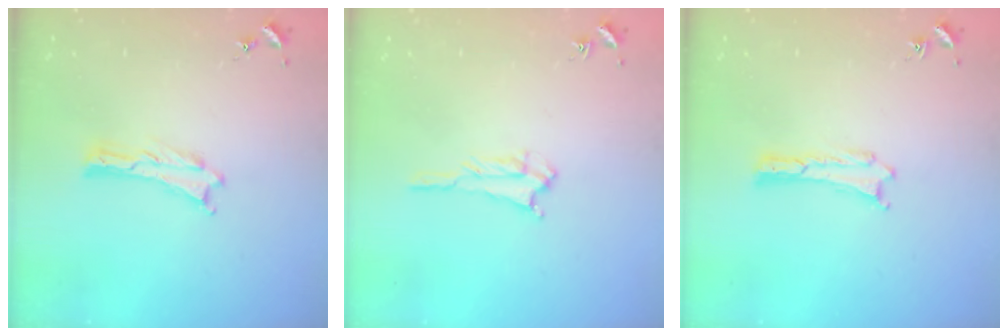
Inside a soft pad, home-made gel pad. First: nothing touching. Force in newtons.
{"total": 1.6, "press": 1.6, "slide": 0.3}
{"total": 0.0}